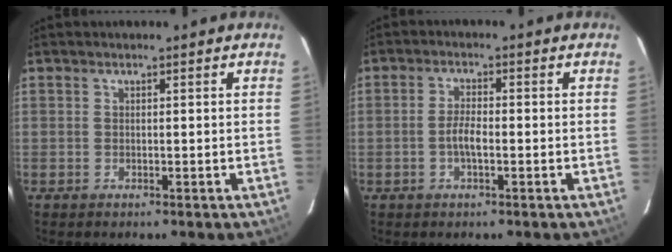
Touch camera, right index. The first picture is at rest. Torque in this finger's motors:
{"motor_torque": [0.63, 0.08, 0.28, 0.06]}